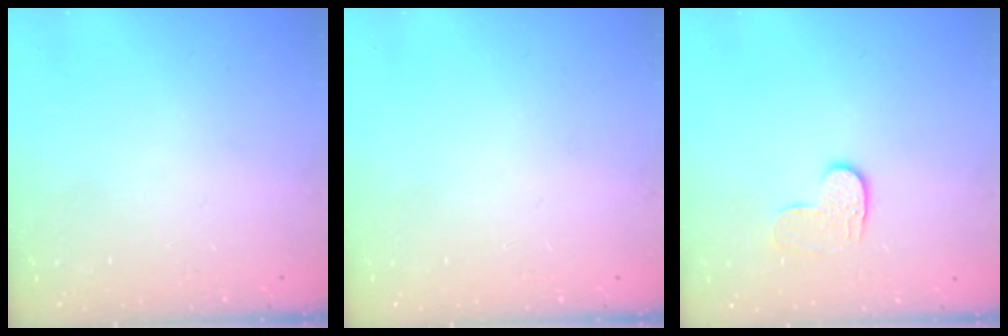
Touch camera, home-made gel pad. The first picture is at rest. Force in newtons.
{"total": 0.0}
{"total": 5.7, "press": 5.7, "slide": 0.4}